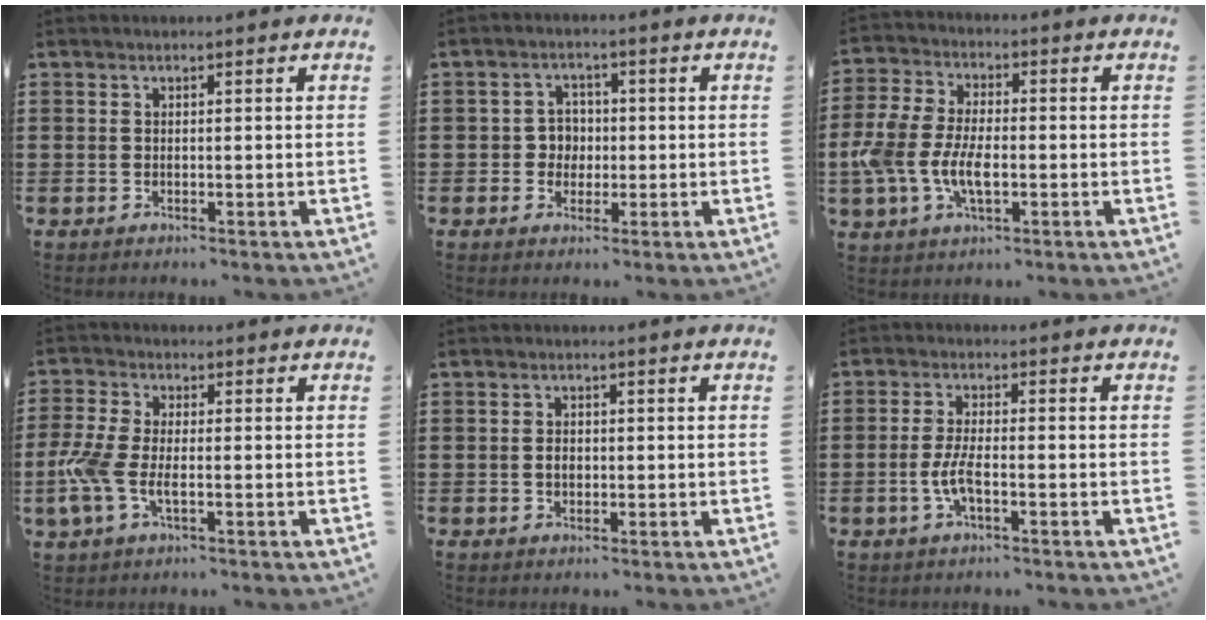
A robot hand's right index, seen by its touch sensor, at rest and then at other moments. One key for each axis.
{"total": 3.3, "fx": -0.3, "fy": 3.0, "fz": 1.2, "tx": -0.035, "ty": 0.007, "tz": -0.010}
{"total": 8.0, "fx": -2.3, "fy": 4.2, "fz": 6.4, "tx": -0.159, "ty": -0.007, "tz": -0.049}
{"total": 6.1, "fx": -1.8, "fy": 2.7, "fz": 5.2, "tx": -0.131, "ty": -0.009, "tz": -0.040}
{"total": 1.5, "fx": -0.1, "fy": 1.0, "fz": 1.2, "tx": -0.024, "ty": 0.006, "tz": -0.003}
{"total": 4.4, "fx": -1.5, "fy": 1.2, "fz": 4.0, "tx": -0.098, "ty": -0.006, "tz": -0.034}